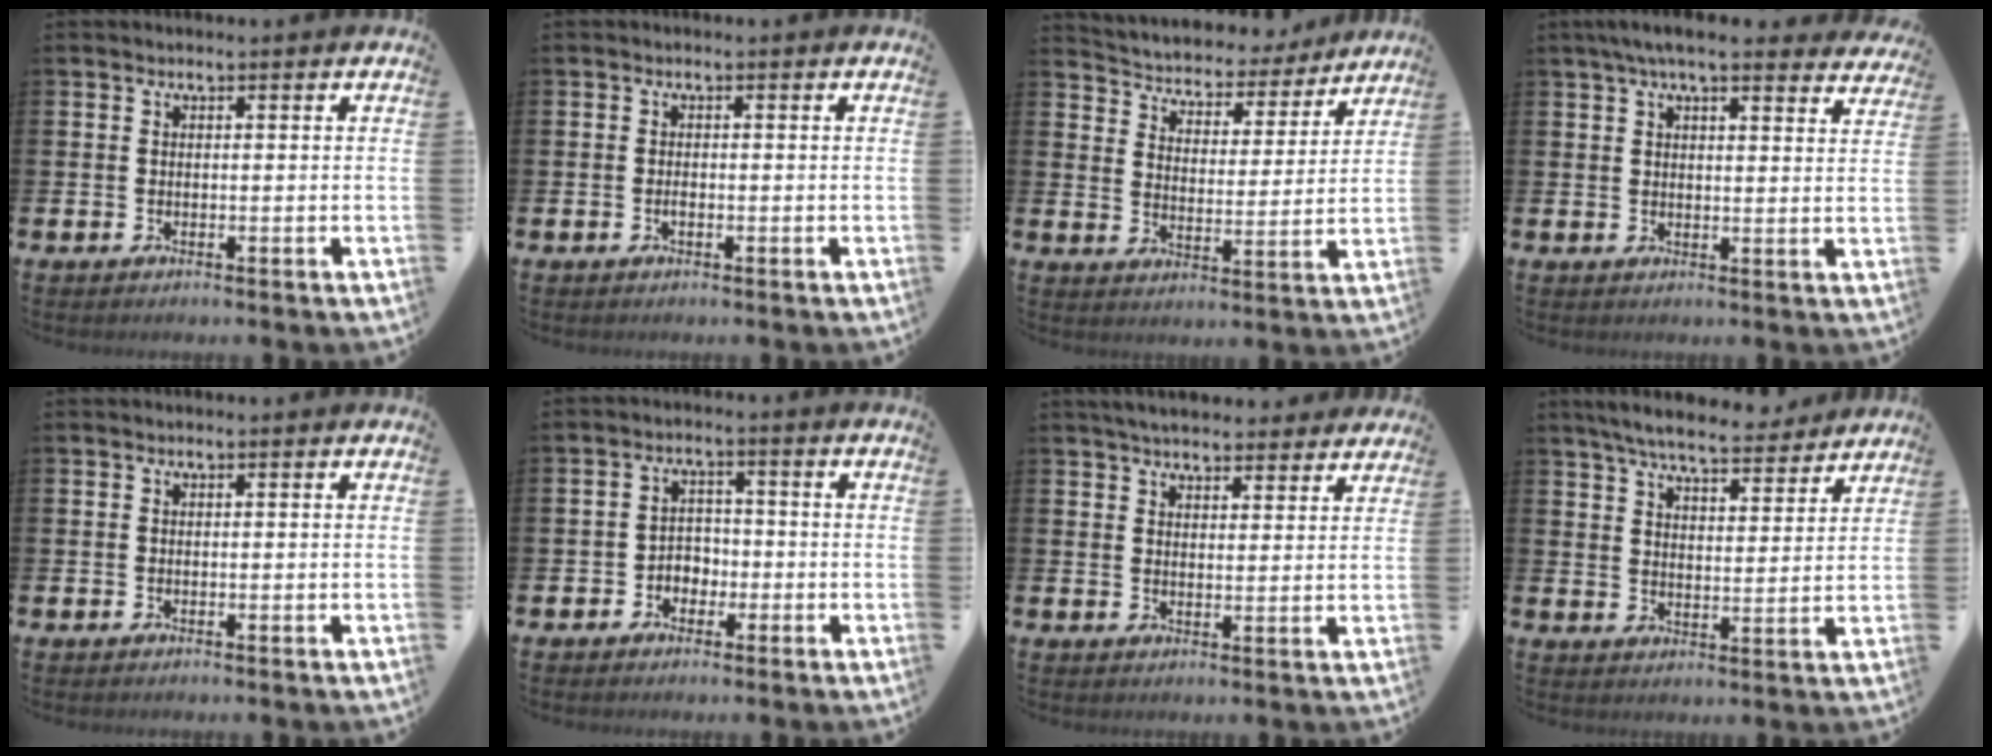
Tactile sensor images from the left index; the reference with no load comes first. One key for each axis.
{"total": 0.8, "fx": -0.3, "fy": 0.3, "fz": 0.6, "tx": -0.012, "ty": -0.001, "tz": -0.007}
{"total": 4.7, "fx": 4.4, "fy": 1.7, "fz": 0.1, "tx": -0.024, "ty": -0.044, "tz": 0.068}
{"total": 5.5, "fx": 4.9, "fy": 0.9, "fz": 2.4, "tx": -0.056, "ty": -0.011, "tz": 0.089}
{"total": 0.0}
{"total": 3.0, "fx": -1.7, "fy": 2.3, "fz": 0.8, "tx": -0.022, "ty": 0.008, "tz": -0.040}
{"total": 4.8, "fx": 4.6, "fy": 1.1, "fz": 0.8, "tx": -0.025, "ty": -0.018, "tz": 0.083}
{"total": 7.0, "fx": 6.6, "fy": 1.1, "fz": 2.0, "tx": -0.049, "ty": -0.040, "tz": 0.113}